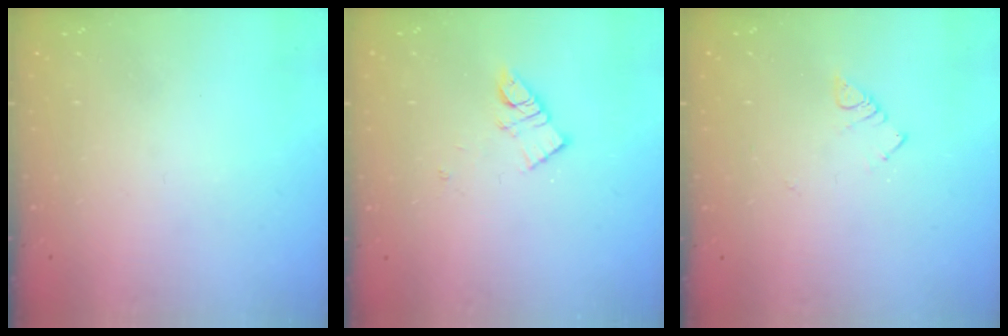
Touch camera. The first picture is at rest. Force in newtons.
{"total": 8.1, "press": 8.1, "slide": 0.4}
{"total": 3.0, "press": 2.9, "slide": 0.4}